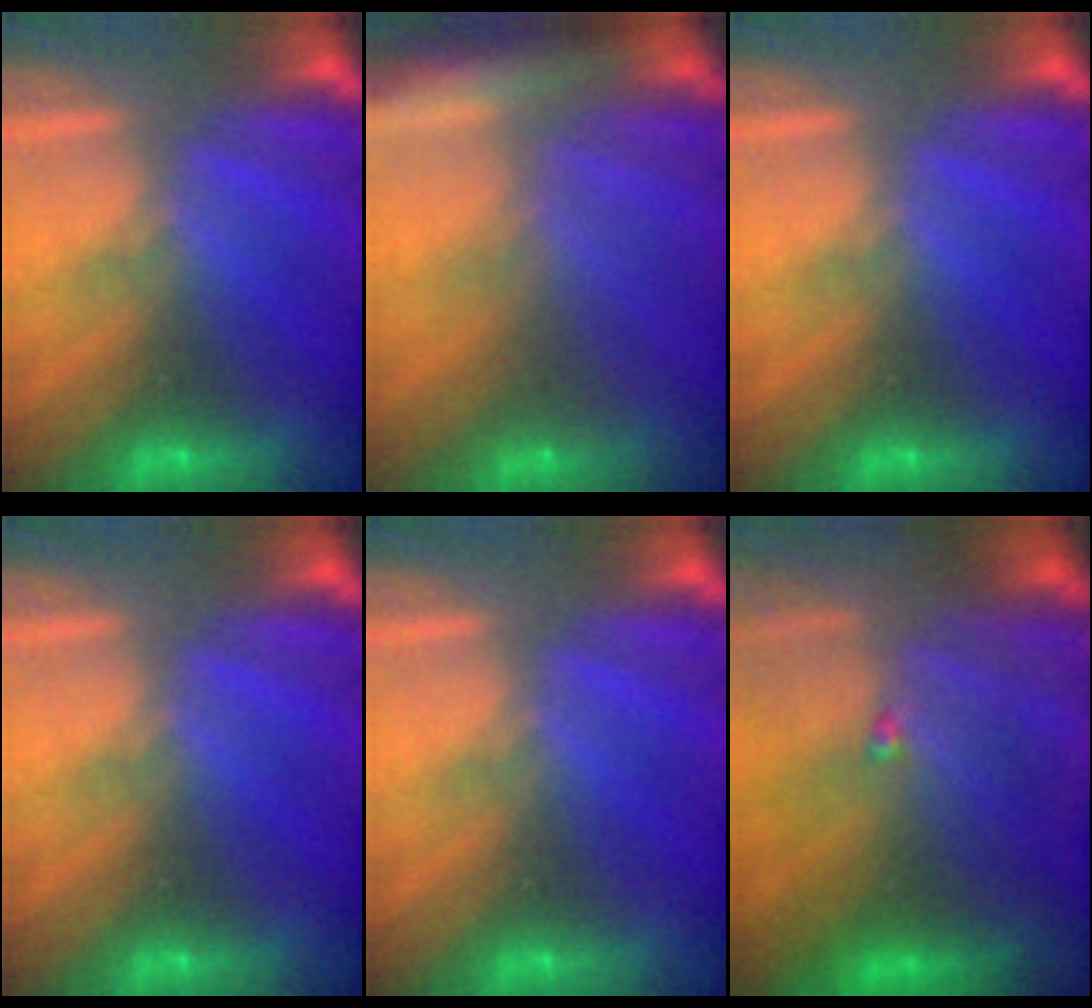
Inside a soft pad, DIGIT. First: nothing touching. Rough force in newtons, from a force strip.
{"total": 8.5}
{"total": 0.0}
{"total": 0.0}
{"total": 0.0}
{"total": 7.6}